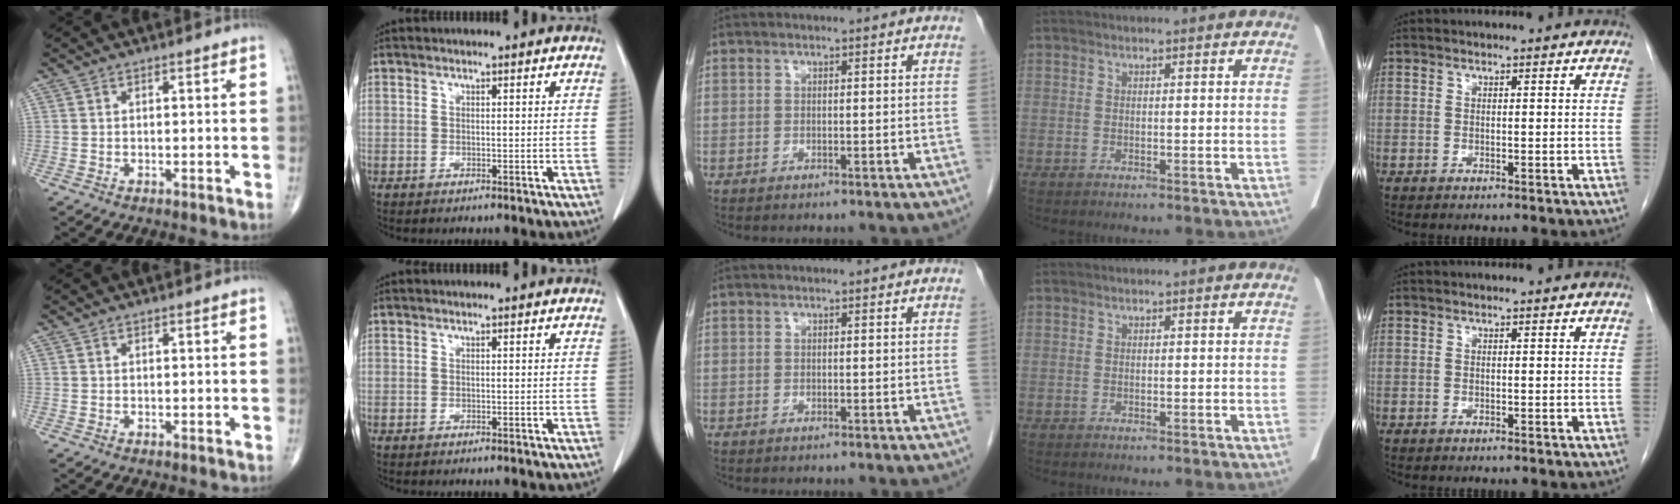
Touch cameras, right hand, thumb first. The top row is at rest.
{}